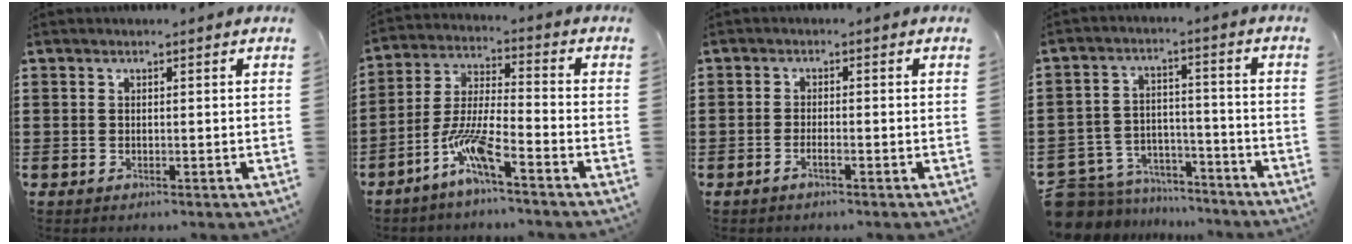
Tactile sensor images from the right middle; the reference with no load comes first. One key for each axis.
{"total": 8.2, "fx": -5.3, "fy": 1.0, "fz": 6.2, "tx": -0.140, "ty": -0.012, "tz": -0.104}
{"total": 1.4, "fx": -0.9, "fy": 0.2, "fz": 1.1, "tx": -0.019, "ty": -0.002, "tz": -0.017}
{"total": 6.5, "fx": -6.0, "fy": 2.4, "fz": 0.7, "tx": -0.034, "ty": 0.010, "tz": -0.123}